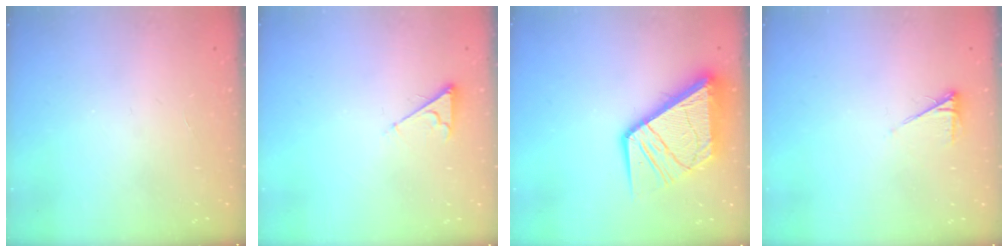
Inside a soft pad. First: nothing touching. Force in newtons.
{"total": 3.9, "press": 3.9, "slide": 0.6}
{"total": 16.5, "press": 16.4, "slide": 2.0}
{"total": 3.9, "press": 3.9, "slide": 0.5}